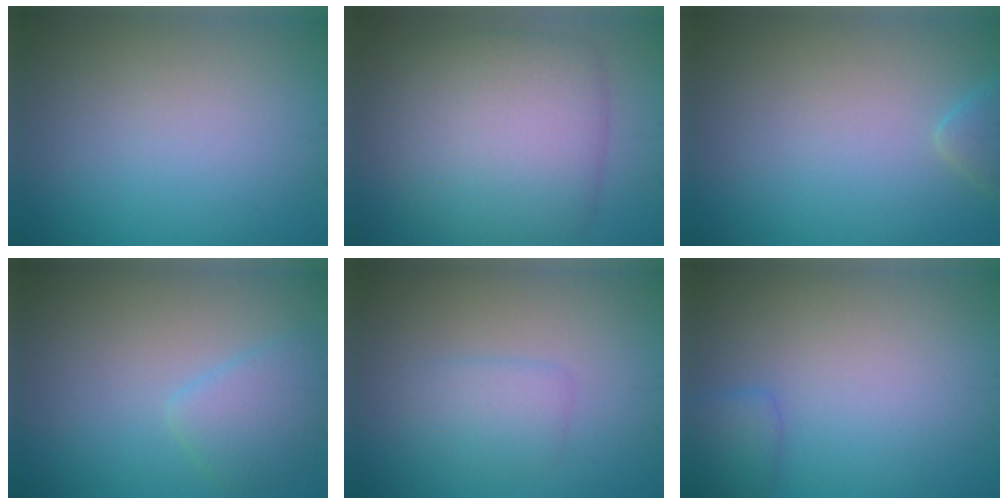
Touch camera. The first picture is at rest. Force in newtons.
{"total": 8.1, "press": 8.1, "slide": 0.4}
{"total": 1.5, "press": 1.5, "slide": 0.1}
{"total": 2.6, "press": 2.6, "slide": 0.2}
{"total": 1.9, "press": 1.9, "slide": 0.1}
{"total": 1.7, "press": 1.7, "slide": 0.1}